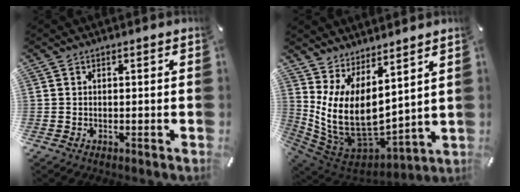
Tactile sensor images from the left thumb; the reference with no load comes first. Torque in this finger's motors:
{"motor_torque": [2.48, 2.53, 1.43, -1.34, 0.62]}